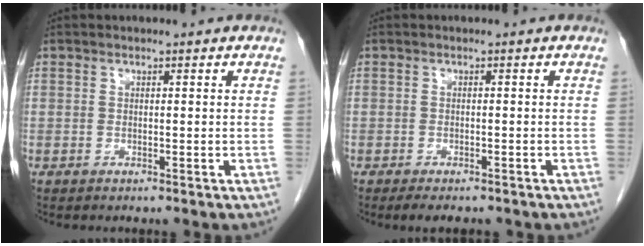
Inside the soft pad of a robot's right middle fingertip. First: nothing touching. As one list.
[{"total": 4.6, "force": [-3.6, 1.7, 2.3], "torque": [-0.028, -0.007, -0.043]}]